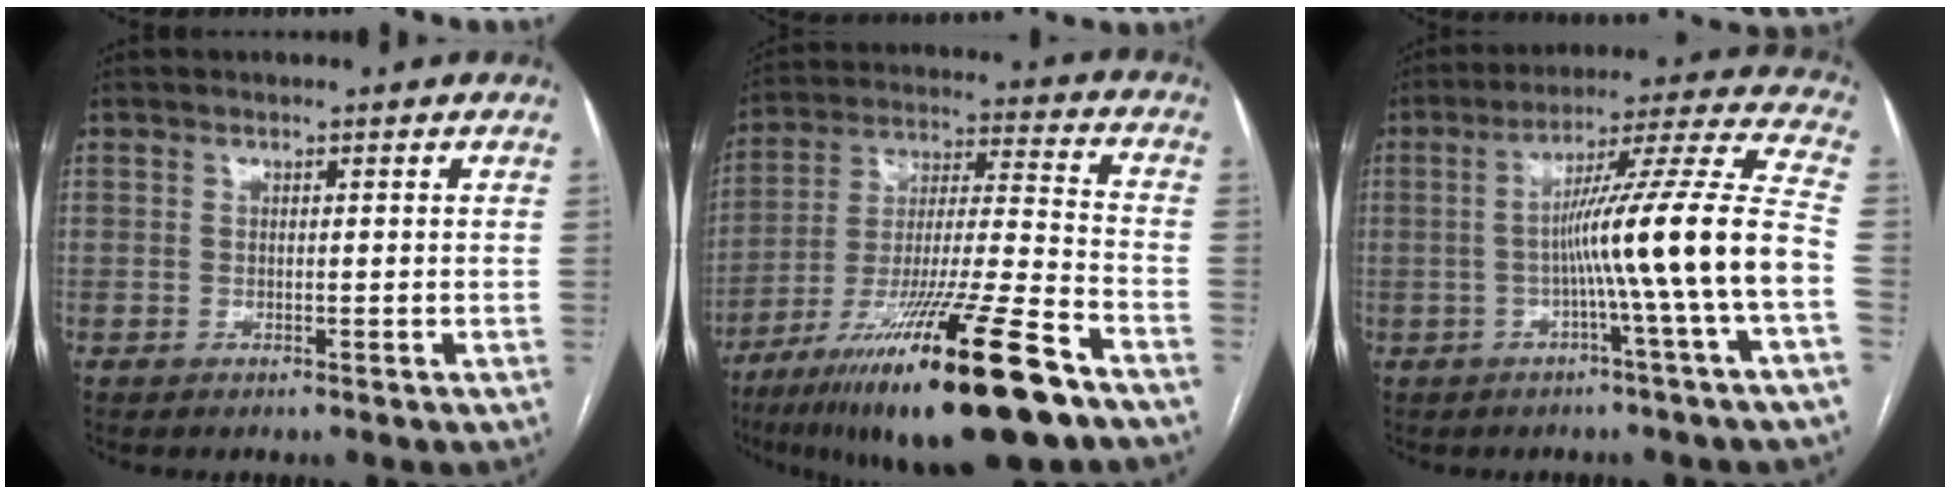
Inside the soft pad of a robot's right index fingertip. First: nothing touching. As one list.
[{"total": 24.4, "force": [-15.3, 1.4, 19.0], "torque": [-0.299, -0.040, -0.262]}, {"total": 15.3, "force": [-3.4, -2.5, 14.7], "torque": [-0.223, 0.011, -0.062]}]